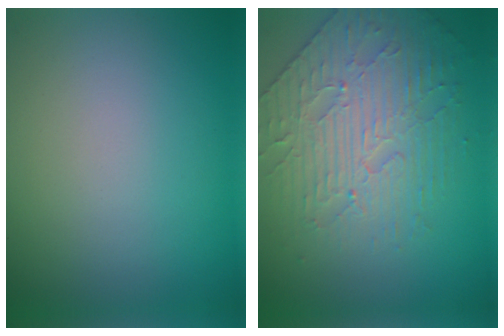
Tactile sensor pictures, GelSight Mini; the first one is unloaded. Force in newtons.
{"total": 4.1, "press": 4.1, "slide": 0.1}